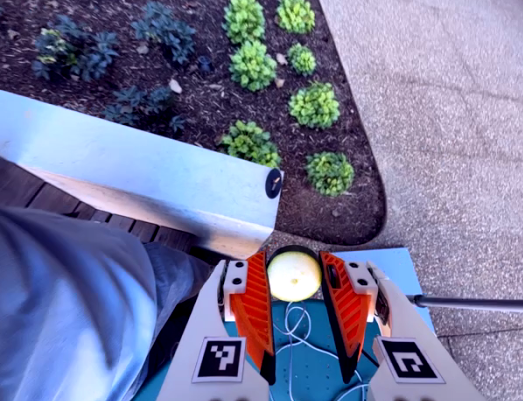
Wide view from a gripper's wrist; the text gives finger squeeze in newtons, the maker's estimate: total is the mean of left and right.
{"total": 10.2, "left": 11.1, "right": 9.3}